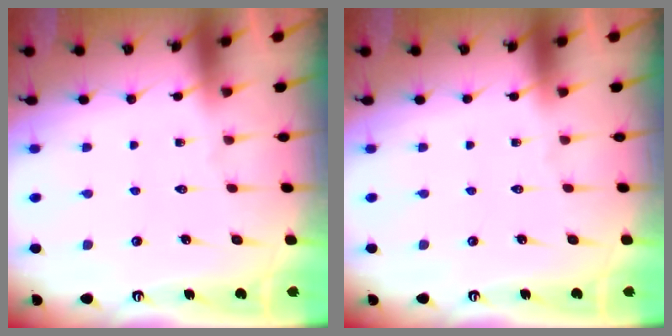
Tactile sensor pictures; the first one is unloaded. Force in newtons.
{"total": 0.0}